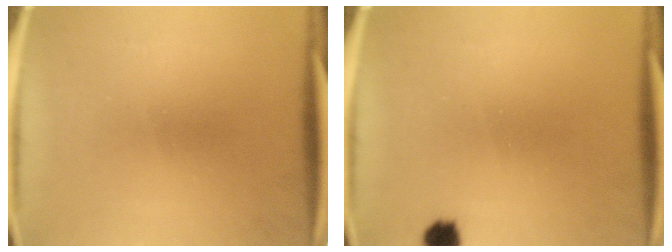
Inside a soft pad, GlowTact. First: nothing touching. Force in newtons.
{"total": 2.7}